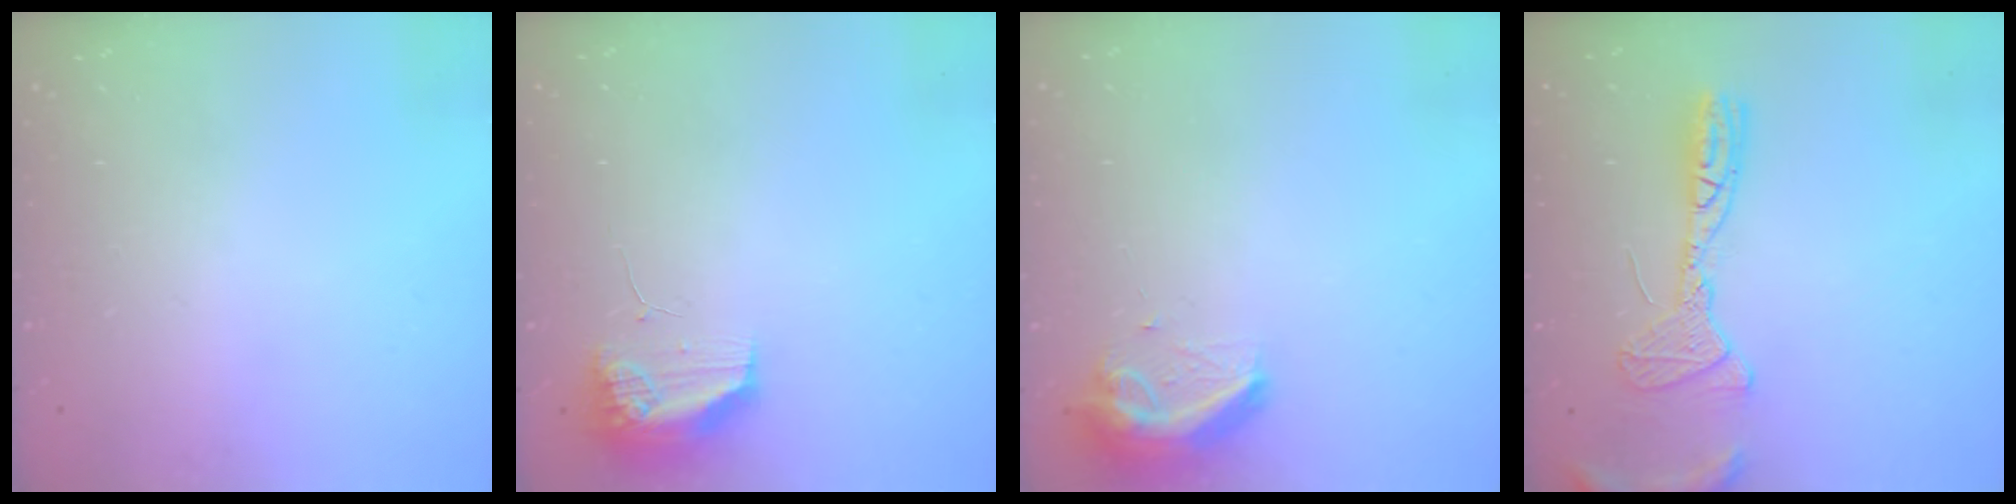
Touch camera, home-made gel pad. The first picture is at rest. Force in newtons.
{"total": 9.7, "press": 9.6, "slide": 1.5}
{"total": 10.1, "press": 10.1, "slide": 0.9}
{"total": 12.5, "press": 12.3, "slide": 2.3}